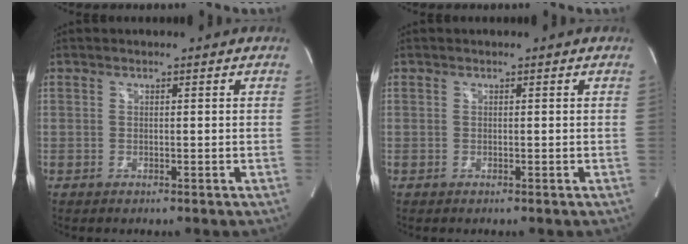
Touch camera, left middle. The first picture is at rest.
{"total": 0.0}